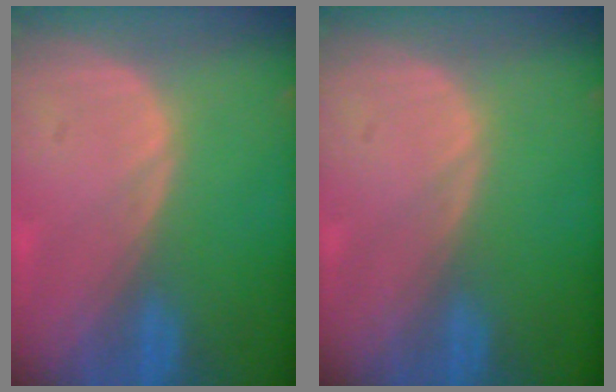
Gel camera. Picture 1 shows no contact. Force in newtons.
{"total": 0.0}